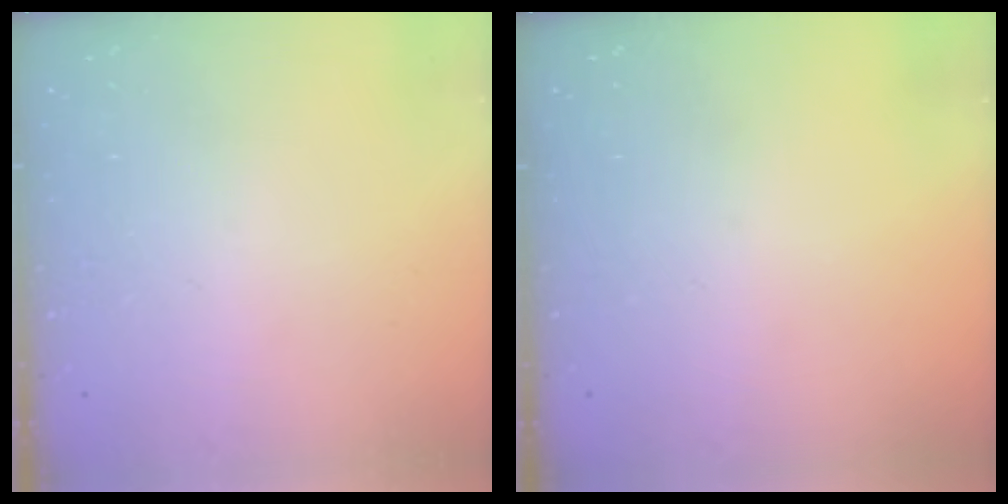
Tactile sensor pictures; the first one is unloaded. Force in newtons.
{"total": 0.0}